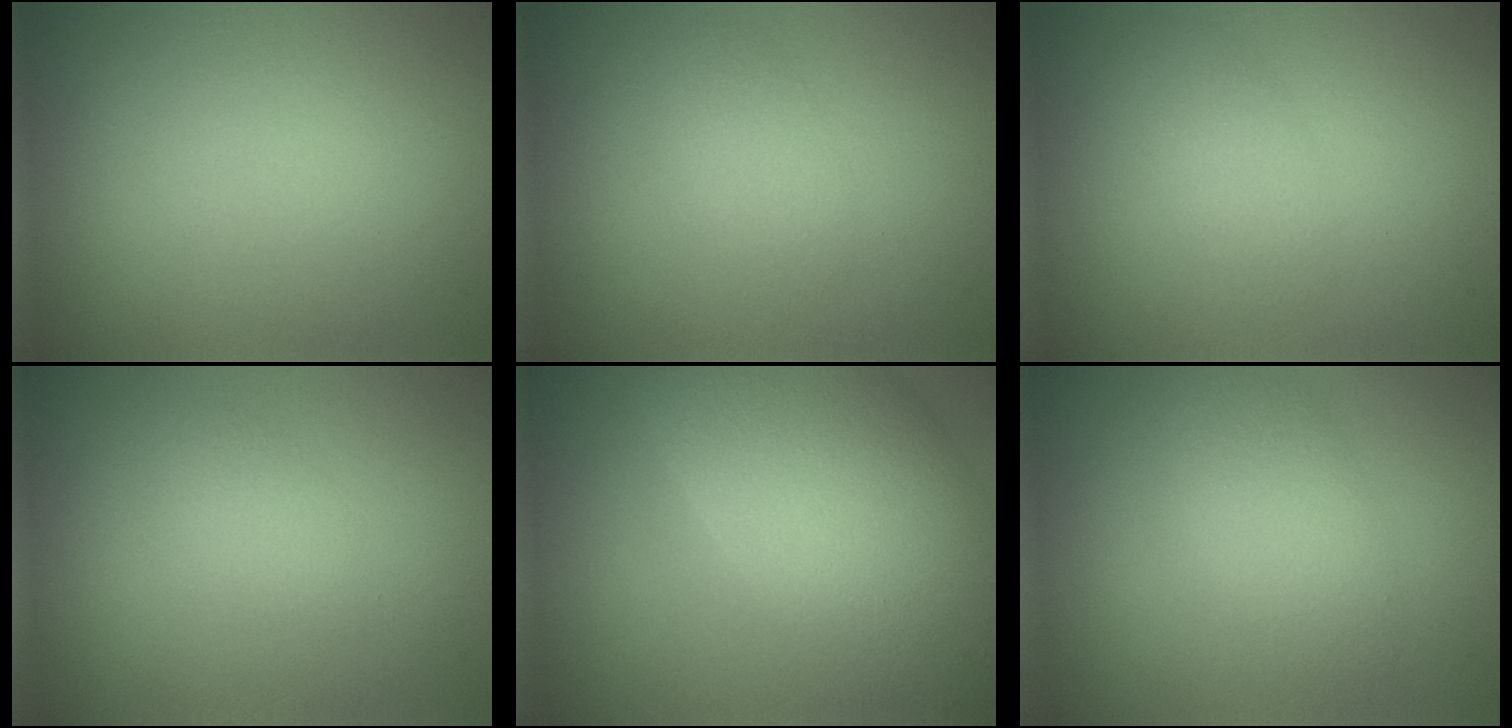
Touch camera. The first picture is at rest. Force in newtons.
{"total": 1.5, "press": 1.5, "slide": 0.1}
{"total": 1.7, "press": 1.7, "slide": 0.0}
{"total": 1.2, "press": 1.2, "slide": 0.1}
{"total": 11.8, "press": 11.8, "slide": 0.8}
{"total": 3.0, "press": 3.0, "slide": 0.1}